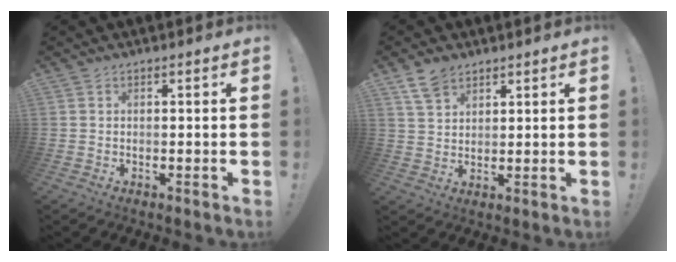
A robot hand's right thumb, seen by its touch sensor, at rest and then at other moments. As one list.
[{"total": 6.7, "force": [4.7, 3.9, 3.0], "torque": [-0.055, -0.013, 0.089]}]